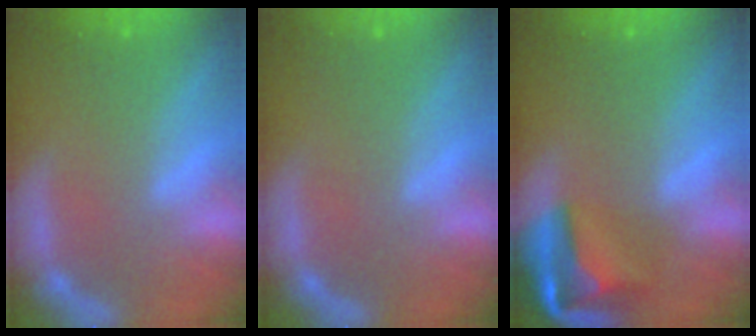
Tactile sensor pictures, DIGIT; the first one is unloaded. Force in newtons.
{"total": 0.0}
{"total": 7.9}